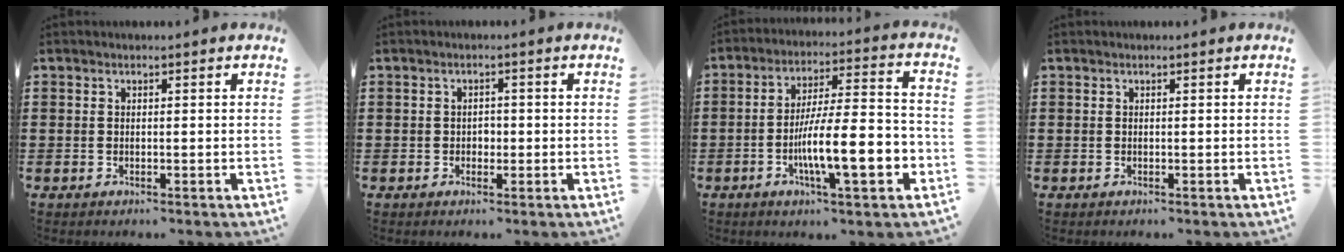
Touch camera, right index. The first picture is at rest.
{"total": 1.3, "force": [-0.3, 1.0, 0.7], "torque": [-0.015, 0.004, -0.007]}
{"total": 14.0, "force": [-4.5, 3.2, 12.9], "torque": [-0.205, -0.002, -0.077]}
{"total": 0.0}